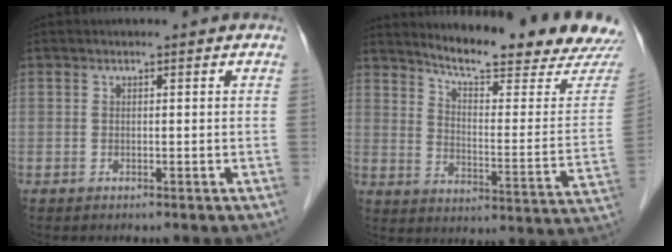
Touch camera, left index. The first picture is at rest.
{"total": 19.4, "force": [18.2, 0.2, 6.7], "torque": [-0.101, -0.093, 0.233]}